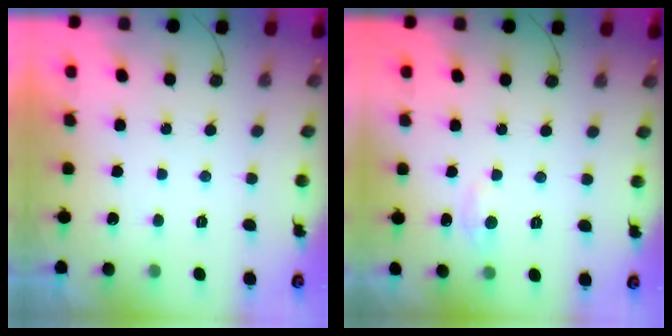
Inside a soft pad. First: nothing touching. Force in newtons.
{"total": 2.9, "press": 2.9, "slide": 0.4}